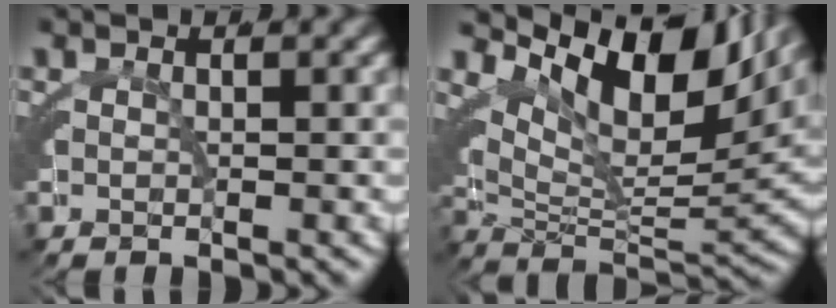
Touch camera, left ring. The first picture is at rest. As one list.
[{"total": 13.7, "force": [6.5, 6.1, 10.4], "torque": [-0.148, 0.019, 0.099]}]